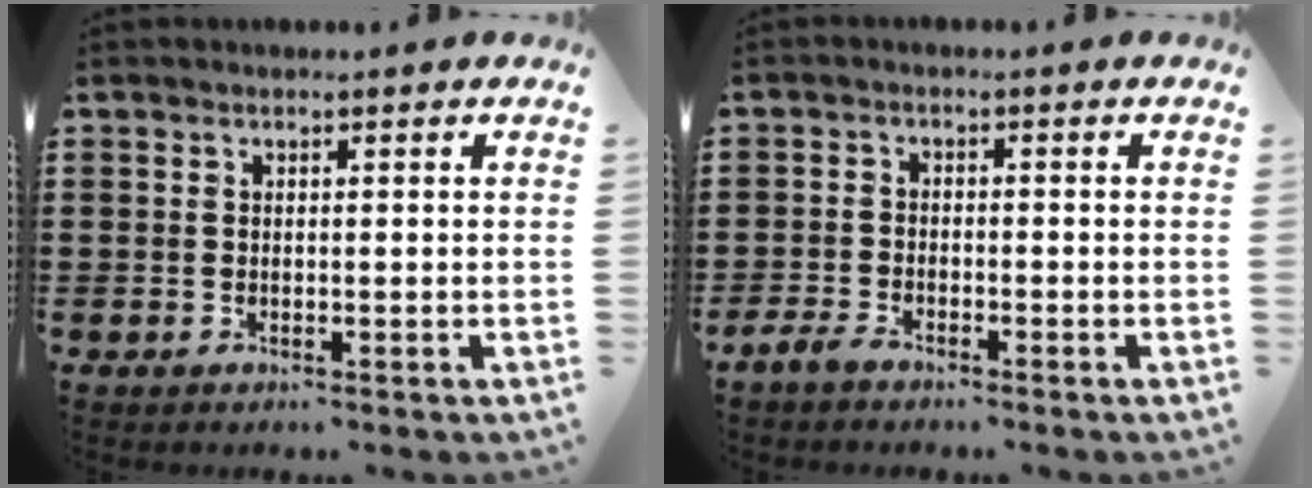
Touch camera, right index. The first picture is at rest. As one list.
[{"total": 2.1, "force": [-1.8, 0.7, 0.9], "torque": [-0.033, 0.001, -0.041]}]